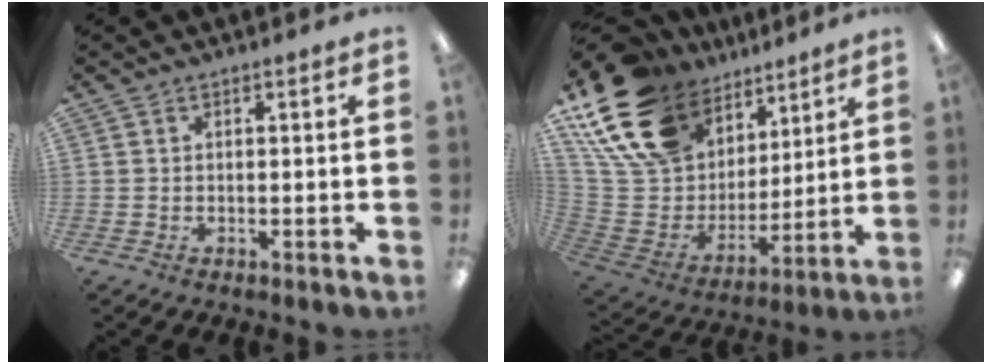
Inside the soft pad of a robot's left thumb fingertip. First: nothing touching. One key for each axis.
{"total": 22.5, "fx": 14.1, "fy": 14.0, "fz": 10.5, "tx": -0.224, "ty": -0.065, "tz": 0.274}